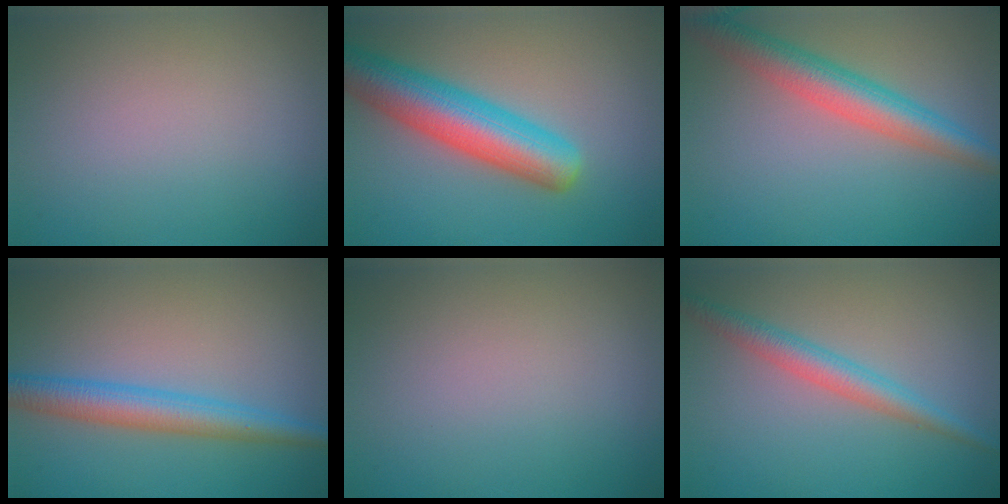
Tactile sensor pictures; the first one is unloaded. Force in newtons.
{"total": 7.5, "press": 7.5, "slide": 0.4}
{"total": 5.2, "press": 5.2, "slide": 0.1}
{"total": 4.3, "press": 4.3, "slide": 0.1}
{"total": 0.0}
{"total": 3.0, "press": 3.0, "slide": 0.0}